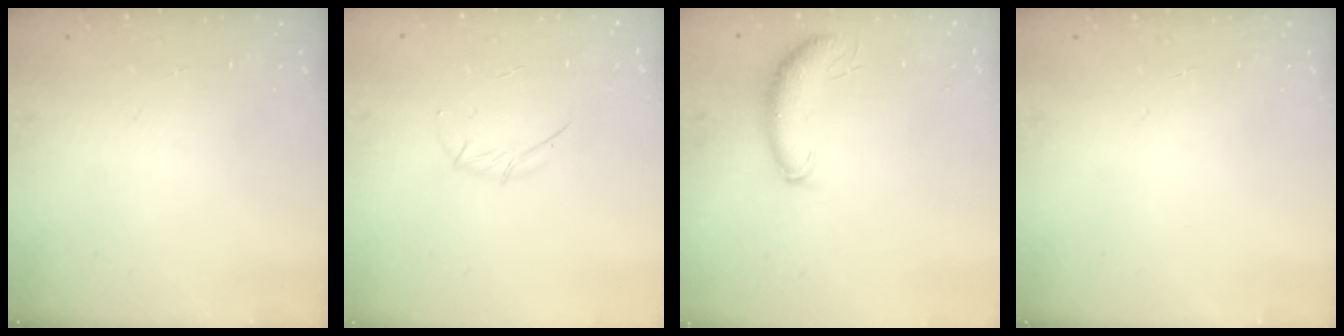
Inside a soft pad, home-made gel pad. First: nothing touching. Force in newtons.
{"total": 4.0, "press": 4.0, "slide": 0.7}
{"total": 8.7, "press": 8.6, "slide": 1.2}
{"total": 0.0}